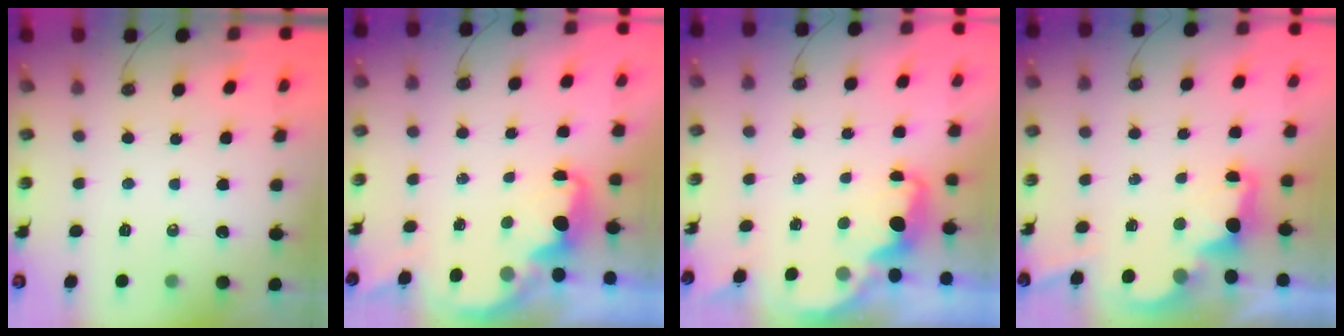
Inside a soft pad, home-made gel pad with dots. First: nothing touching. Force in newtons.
{"total": 2.3, "press": 2.1, "slide": 0.9}
{"total": 2.1, "press": 2.0, "slide": 0.7}
{"total": 2.5, "press": 2.4, "slide": 0.8}